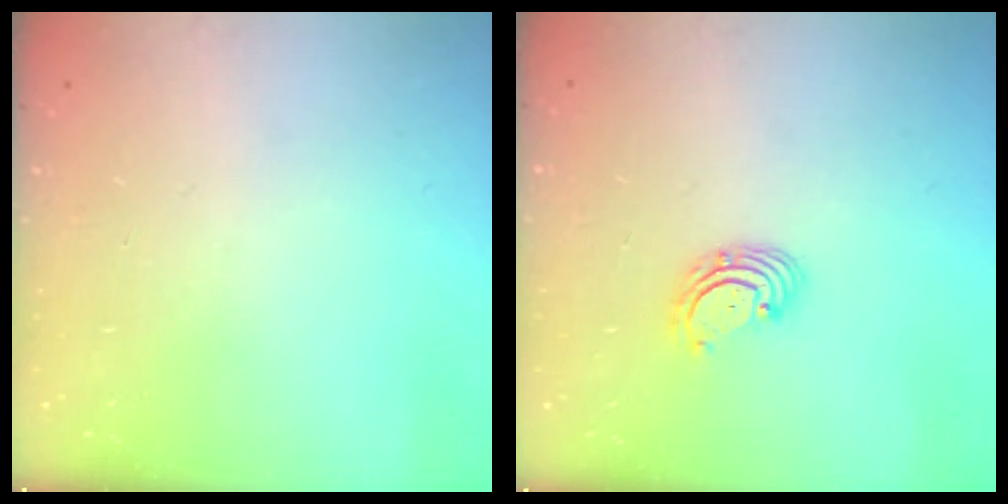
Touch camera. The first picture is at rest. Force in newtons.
{"total": 2.9, "press": 2.9, "slide": 0.3}